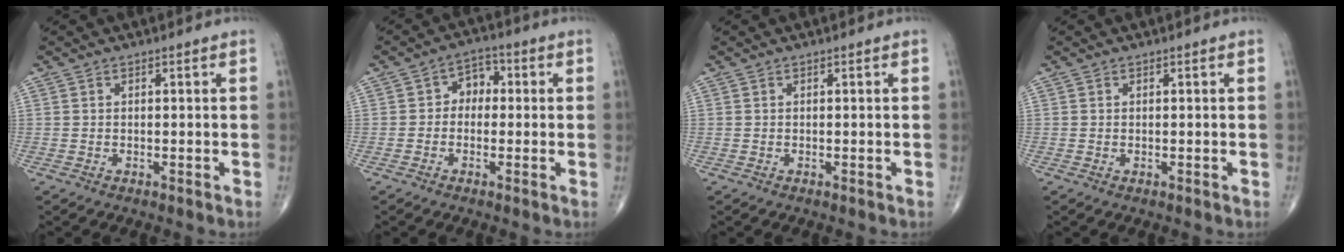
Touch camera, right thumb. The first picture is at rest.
{"total": 4.5, "force": [-0.1, 3.5, 2.7], "torque": [-0.012, 0.019, -0.016]}
{"total": 0.0}
{"total": 0.0}